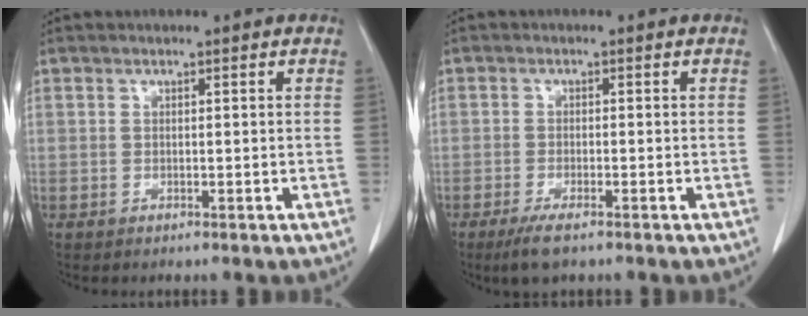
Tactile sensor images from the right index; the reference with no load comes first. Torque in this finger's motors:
{"motor_torque": [0.38, -0.35, 0.13, 0.04]}